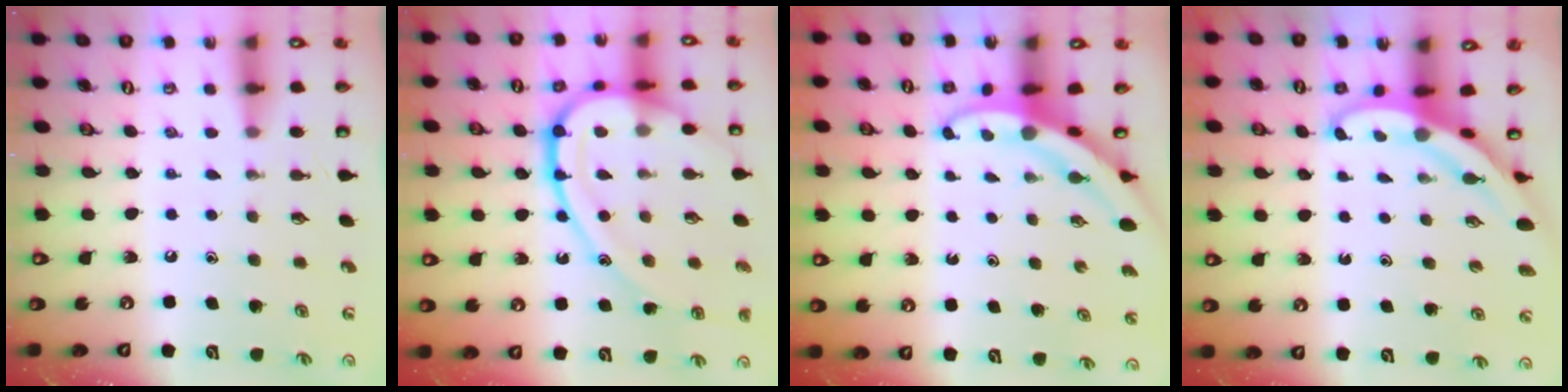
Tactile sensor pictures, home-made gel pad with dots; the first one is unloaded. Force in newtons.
{"total": 20.8, "press": 20.8, "slide": 1.5}
{"total": 3.1, "press": 3.1, "slide": 0.3}
{"total": 4.0, "press": 4.0, "slide": 0.1}